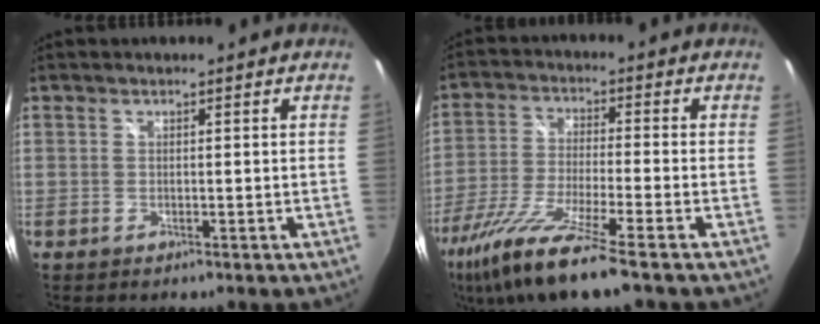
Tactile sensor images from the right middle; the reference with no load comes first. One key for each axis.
{"total": 16.3, "fx": -11.5, "fy": 1.3, "fz": 11.5, "tx": -0.241, "ty": -0.050, "tz": -0.210}